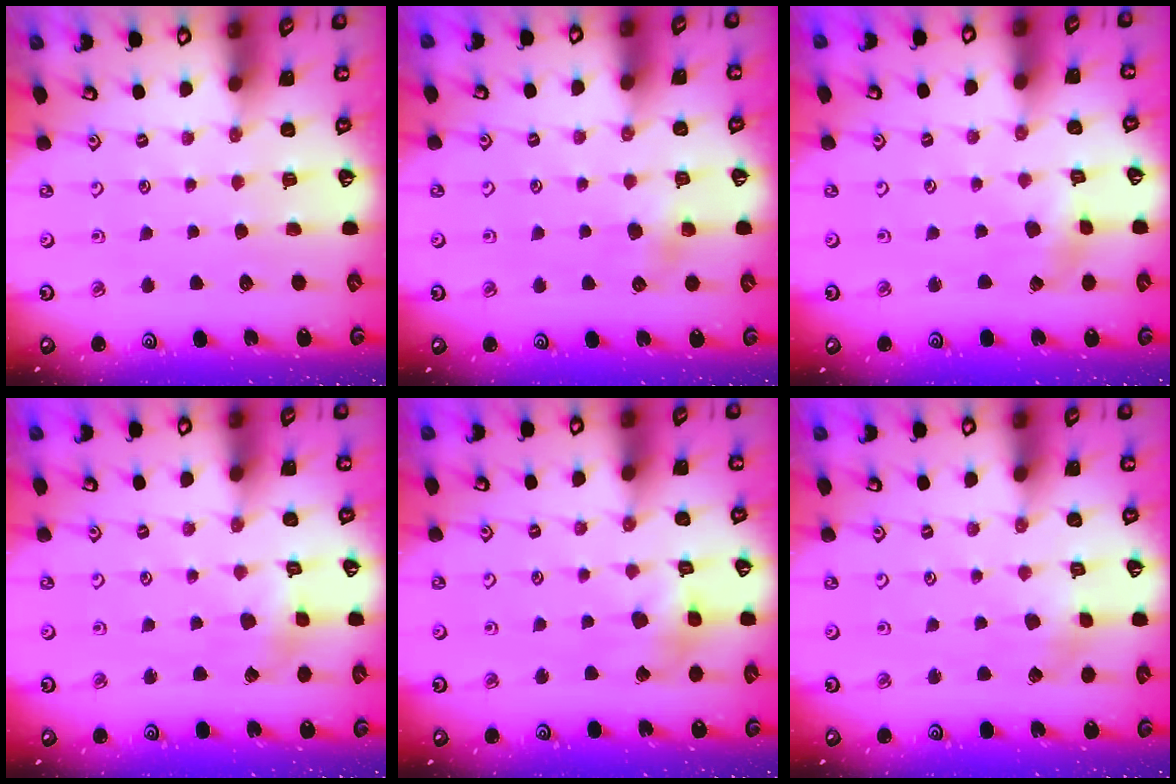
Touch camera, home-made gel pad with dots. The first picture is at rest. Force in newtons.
{"total": 4.5, "press": 4.4, "slide": 0.8}
{"total": 1.4, "press": 1.3, "slide": 0.3}
{"total": 2.7, "press": 2.6, "slide": 0.3}
{"total": 8.8, "press": 8.7, "slide": 1.1}
{"total": 2.7, "press": 2.7, "slide": 0.1}